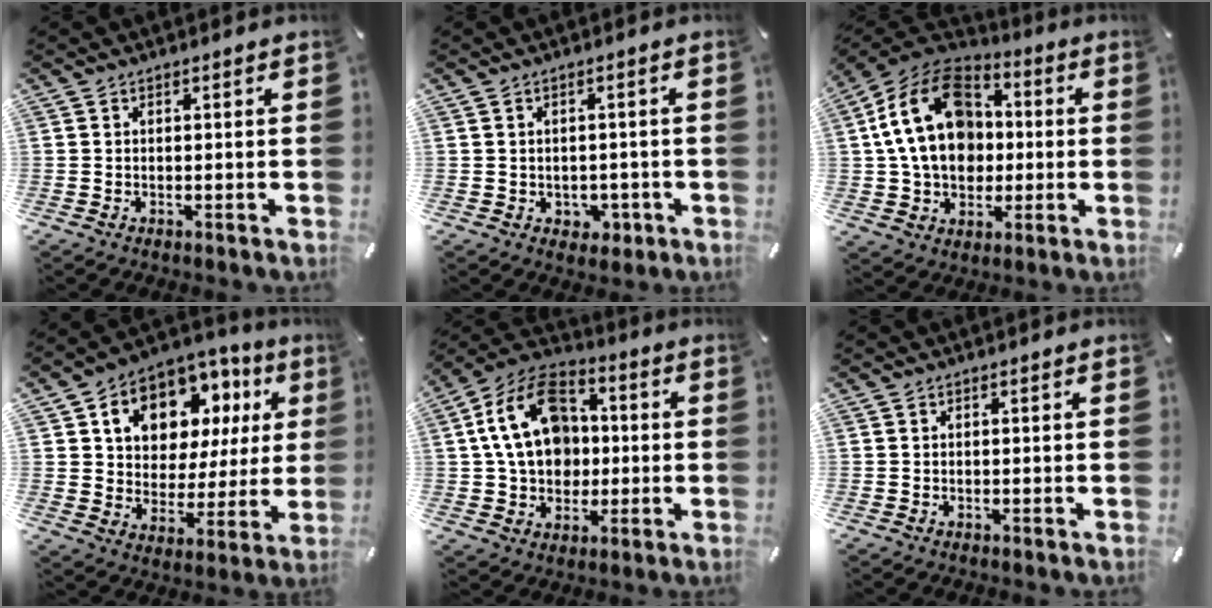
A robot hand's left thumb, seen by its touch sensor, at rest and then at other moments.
{"total": 3.0, "force": [-0.7, 2.8, 1.0], "torque": [-0.001, -0.002, -0.016]}
{"total": 20.0, "force": [1.4, 15.8, 12.2], "torque": [-0.244, 0.017, 0.026]}
{"total": 12.7, "force": [6.6, 9.5, 5.2], "torque": [-0.090, -0.042, 0.121]}
{"total": 17.7, "force": [1.0, 14.0, 10.8], "torque": [-0.210, 0.015, 0.020]}
{"total": 0.0}